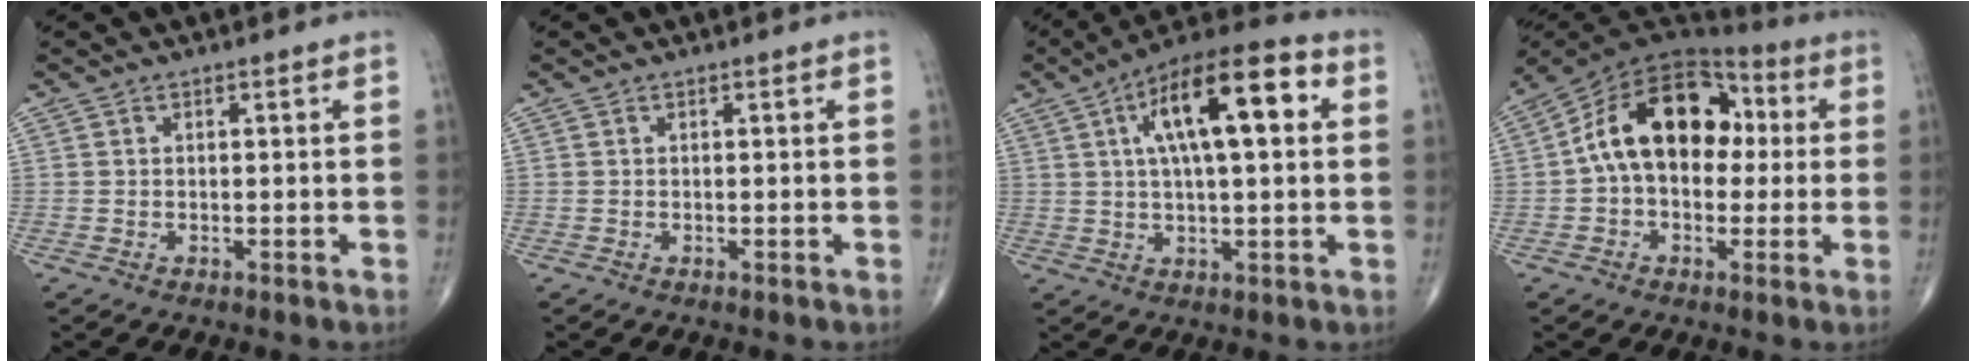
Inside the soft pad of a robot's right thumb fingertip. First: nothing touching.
{"total": 0.0}
{"total": 17.0, "force": [4.4, 6.0, 15.3], "torque": [-0.234, 0.022, 0.062]}
{"total": 17.5, "force": [1.6, 11.5, 13.1], "torque": [-0.183, 0.047, 0.015]}